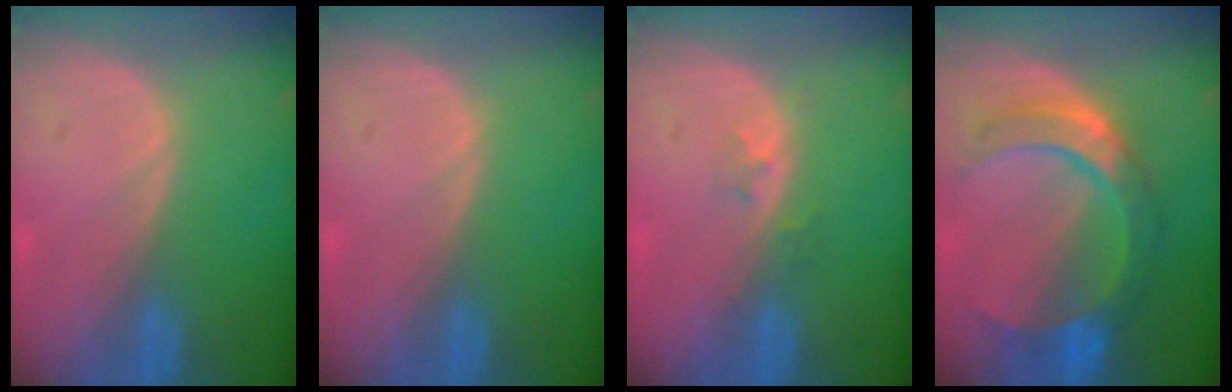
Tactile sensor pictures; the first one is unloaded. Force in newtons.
{"total": 0.0}
{"total": 1.9, "press": 1.4, "slide": 1.2}
{"total": 8.5, "press": 8.5, "slide": 0.5}